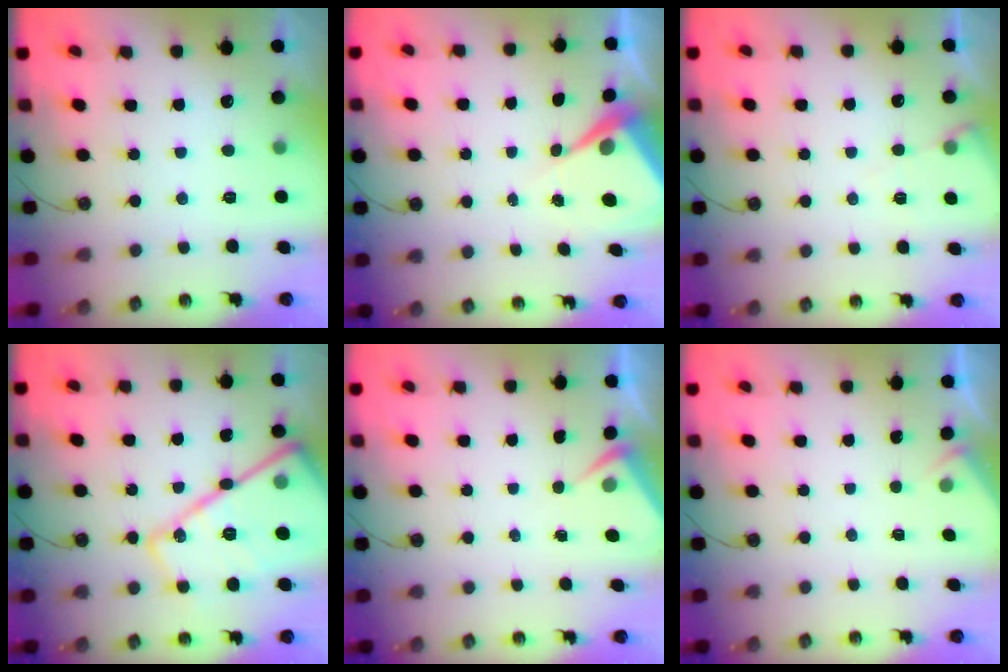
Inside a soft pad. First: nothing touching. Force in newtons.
{"total": 7.0, "press": 7.0, "slide": 0.5}
{"total": 5.5, "press": 5.4, "slide": 0.8}
{"total": 25.1, "press": 25.0, "slide": 2.5}
{"total": 3.6, "press": 3.5, "slide": 0.5}
{"total": 1.8, "press": 1.8, "slide": 0.4}